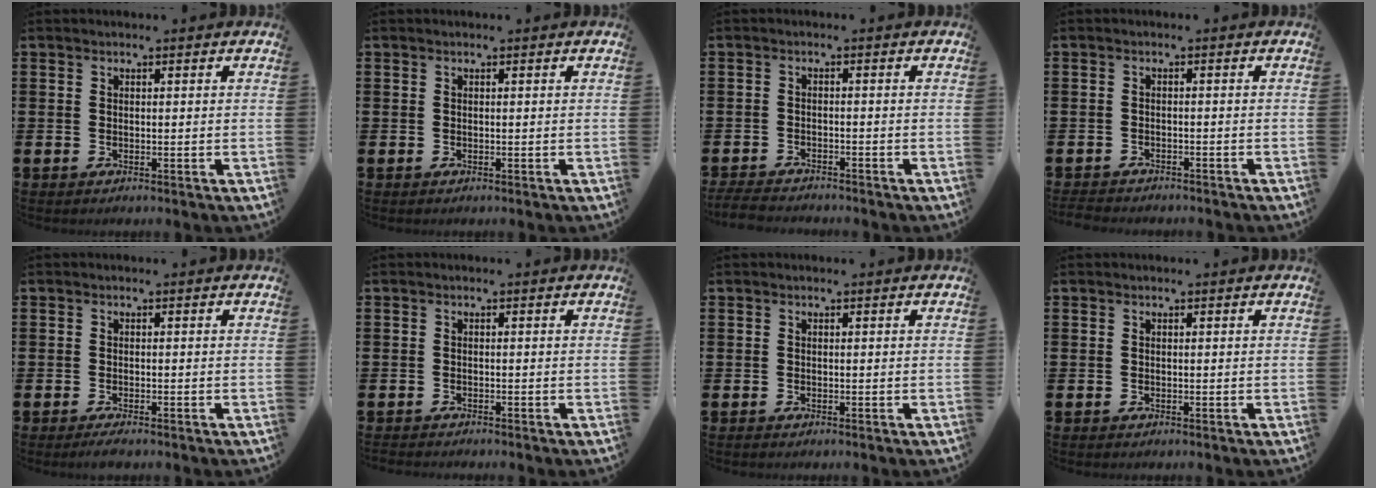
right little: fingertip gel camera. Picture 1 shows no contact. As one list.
[{"total": 0.0}, {"total": 2.3, "force": [-2.2, 0.2, 0.4], "torque": [-0.008, 0.005, -0.047]}, {"total": 1.6, "force": [-1.6, 0.2, 0.2], "torque": [-0.006, 0.002, -0.034]}, {"total": 0.9, "force": [-0.7, 0.1, 0.6], "torque": [-0.012, -0.003, -0.013]}, {"total": 0.6, "force": [-0.6, 0.0, -0.1], "torque": [0.001, -0.002, -0.012]}, {"total": 0.0}, {"total": 0.0}]